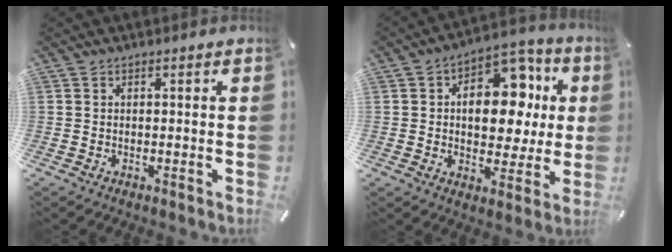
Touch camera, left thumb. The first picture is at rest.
{"total": 16.0, "force": [2.6, 10.9, 11.4], "torque": [-0.143, -0.015, 0.046]}